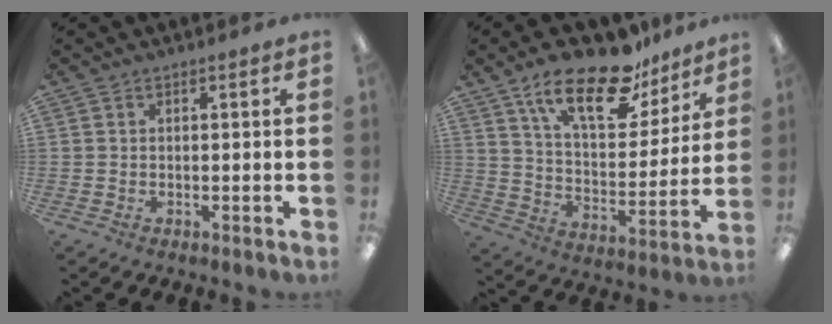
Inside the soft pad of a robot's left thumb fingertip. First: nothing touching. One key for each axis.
{"total": 20.1, "fx": 13.7, "fy": 8.3, "fz": 12.2, "tx": -0.196, "ty": -0.077, "tz": 0.233}